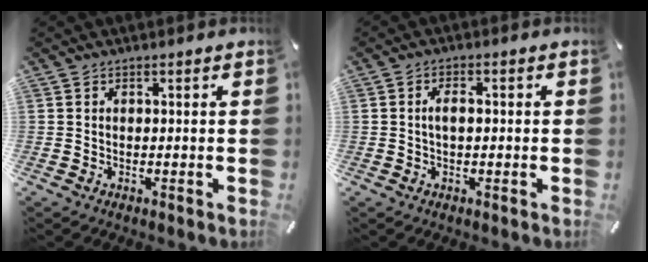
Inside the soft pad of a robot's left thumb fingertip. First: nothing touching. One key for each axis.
{"total": 3.2, "fx": 0.0, "fy": 1.5, "fz": 2.8, "tx": -0.054, "ty": 0.007, "tz": -0.003}